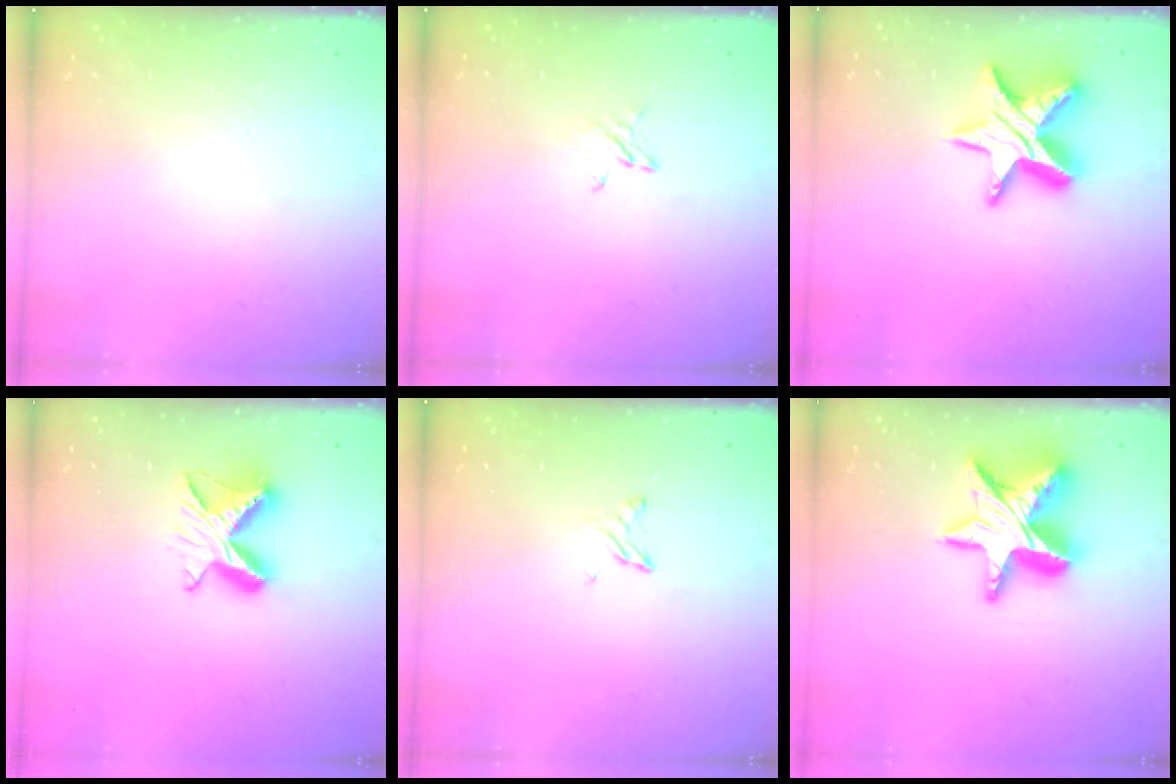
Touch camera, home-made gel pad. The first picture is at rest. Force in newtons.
{"total": 2.7, "press": 2.7, "slide": 0.3}
{"total": 12.0, "press": 11.9, "slide": 1.1}
{"total": 9.8, "press": 9.8, "slide": 1.1}
{"total": 3.0, "press": 2.9, "slide": 0.4}
{"total": 16.4, "press": 16.3, "slide": 1.3}